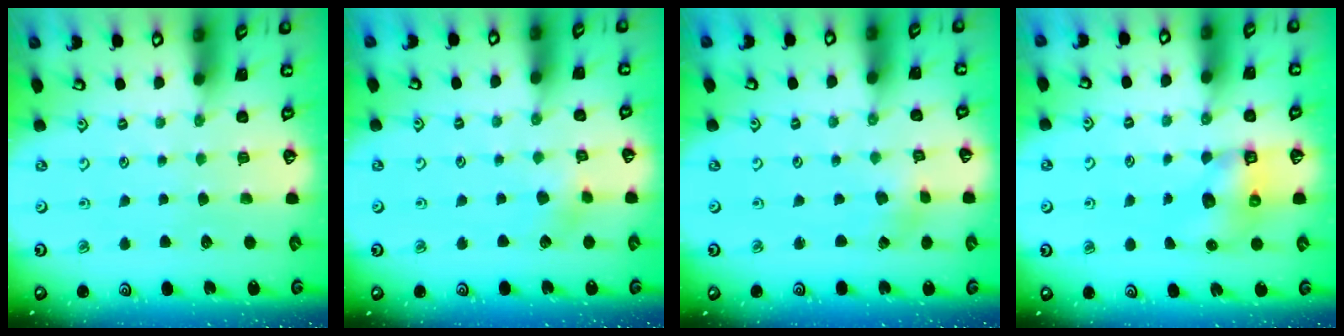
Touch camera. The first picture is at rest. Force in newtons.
{"total": 4.7, "press": 4.7, "slide": 0.4}
{"total": 1.0, "press": 1.0, "slide": 0.0}
{"total": 6.4, "press": 6.4, "slide": 0.9}